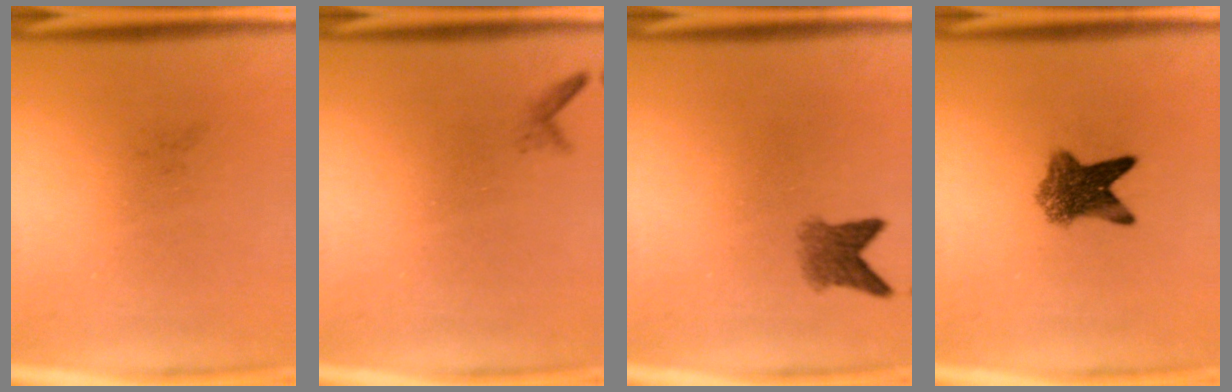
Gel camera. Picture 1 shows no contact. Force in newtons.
{"total": 0.6}
{"total": 3.1}
{"total": 6.2}